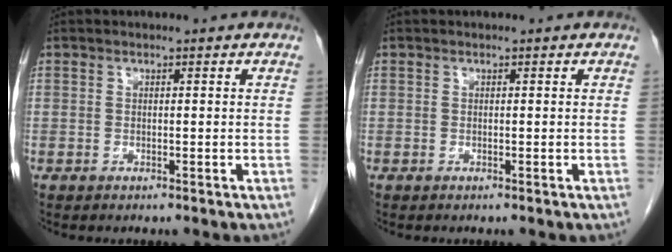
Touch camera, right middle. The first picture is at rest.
{"total": 0.0}